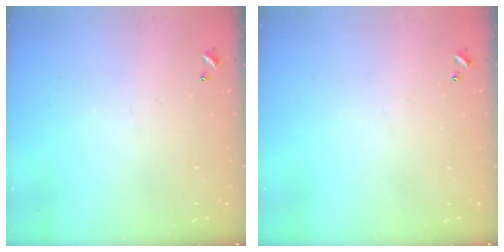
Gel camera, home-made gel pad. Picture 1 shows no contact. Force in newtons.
{"total": 0.0}